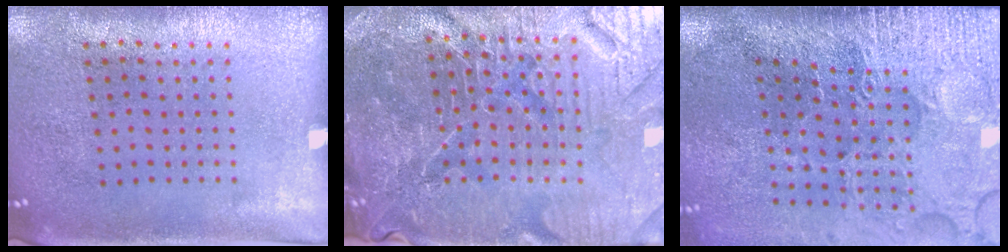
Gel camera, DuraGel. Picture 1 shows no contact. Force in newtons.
{"total": 5.9, "press": 5.5, "slide": 2.2}
{"total": 5.0, "press": 4.1, "slide": 2.8}